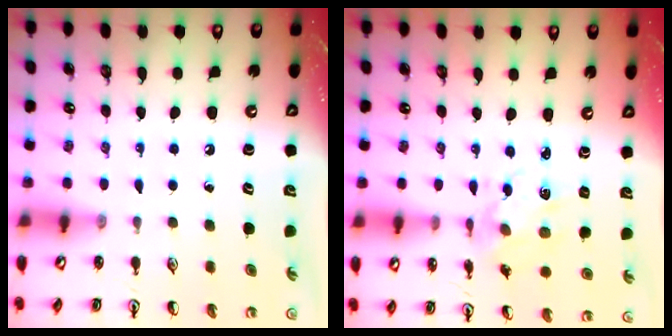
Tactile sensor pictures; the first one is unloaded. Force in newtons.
{"total": 6.3, "press": 6.3, "slide": 0.3}